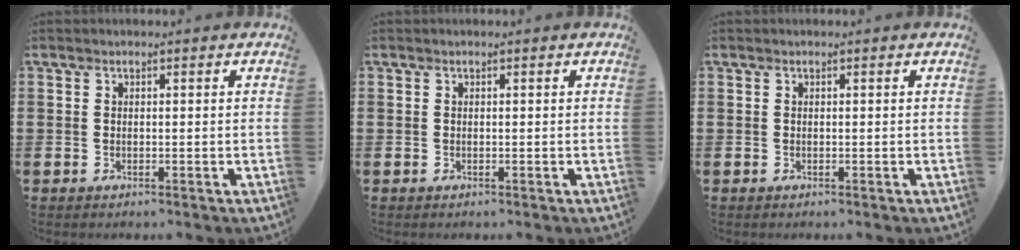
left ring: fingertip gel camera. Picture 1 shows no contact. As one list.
[{"total": 0.0}, {"total": 0.0}]